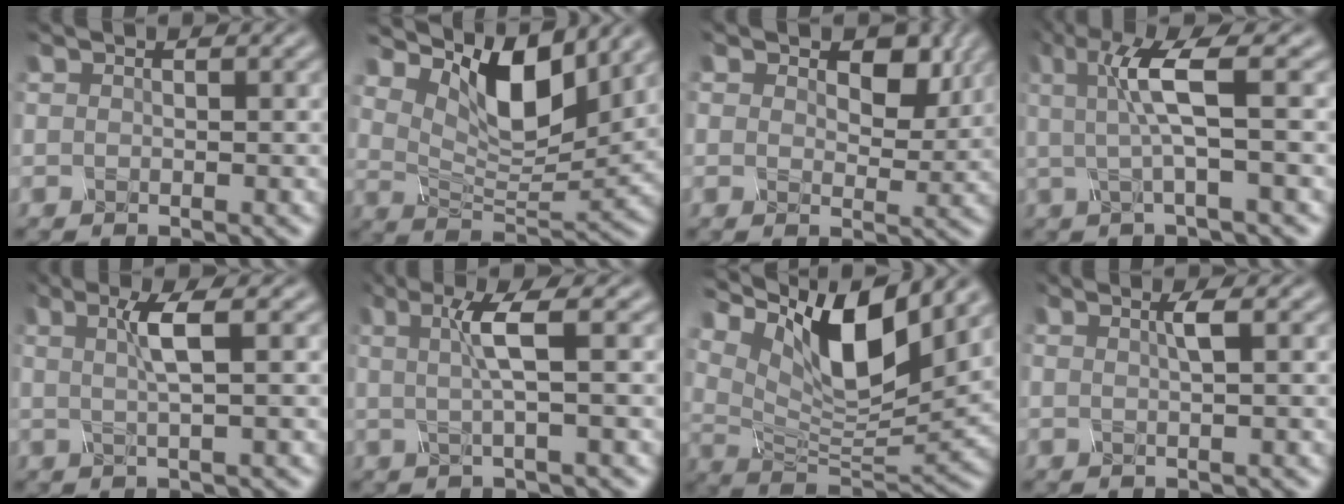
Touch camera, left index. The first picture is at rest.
{"total": 8.2, "force": [4.3, 3.7, 5.9], "torque": [-0.101, -0.001, 0.079]}
{"total": 3.9, "force": [1.8, 2.7, 2.1], "torque": [-0.037, -0.006, 0.020]}
{"total": 4.2, "force": [0.0, 0.3, 4.2], "torque": [-0.085, 0.002, 0.003]}
{"total": 2.3, "force": [0.1, 0.3, 2.3], "torque": [-0.037, 0.001, 0.002]}
{"total": 2.8, "force": [-0.1, 0.2, 2.8], "torque": [-0.049, 0.002, -0.001]}
{"total": 10.4, "force": [5.1, 3.7, 8.3], "torque": [-0.146, -0.002, 0.099]}
{"total": 0.8, "force": [-0.2, 0.1, 0.8], "torque": [-0.008, 0.001, -0.007]}